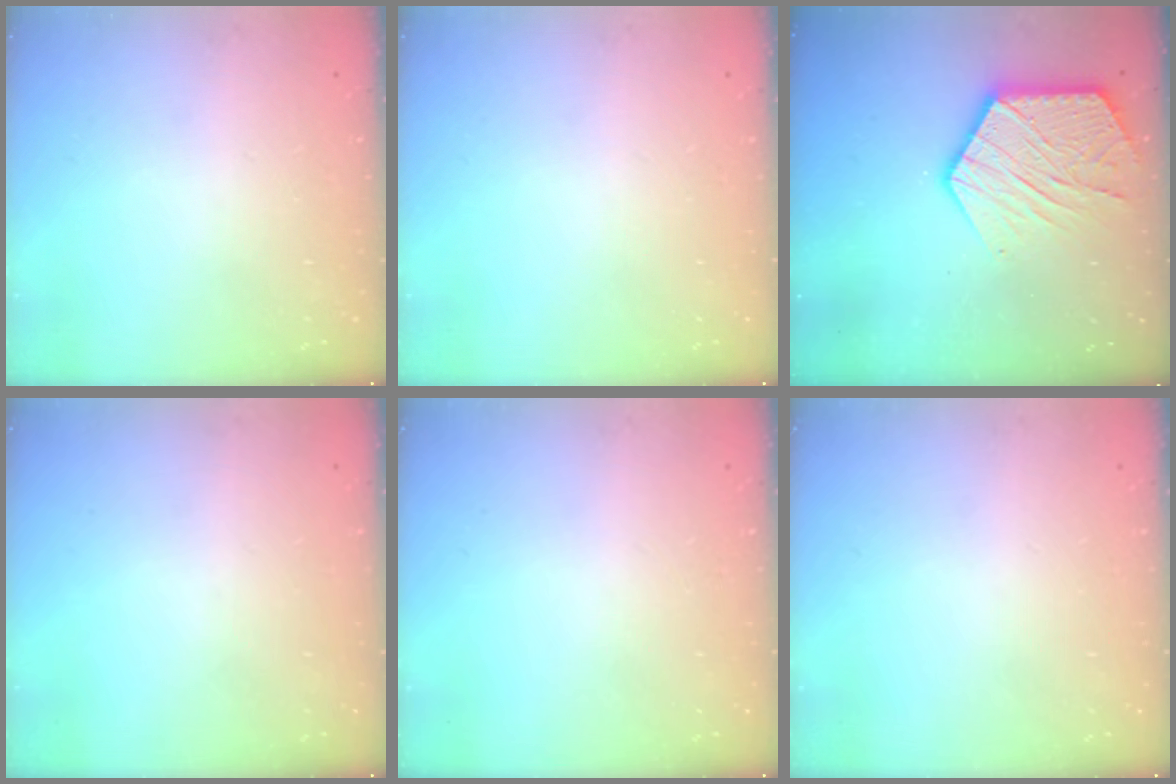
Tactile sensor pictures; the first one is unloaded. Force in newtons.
{"total": 0.0}
{"total": 16.4, "press": 16.4, "slide": 1.3}
{"total": 0.0}
{"total": 0.0}
{"total": 0.0}